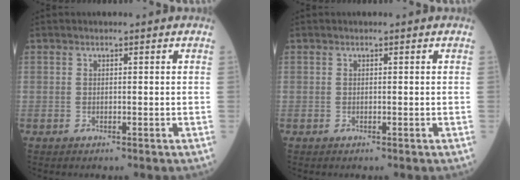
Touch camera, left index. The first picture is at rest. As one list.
[{"total": 0.0}]